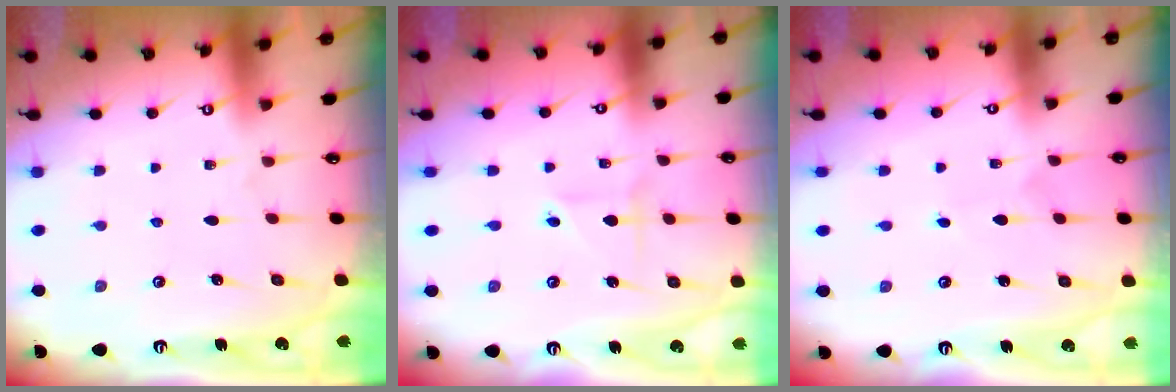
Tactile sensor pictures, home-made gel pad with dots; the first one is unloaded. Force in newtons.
{"total": 2.2, "press": 2.2, "slide": 0.3}
{"total": 1.9, "press": 1.9, "slide": 0.2}